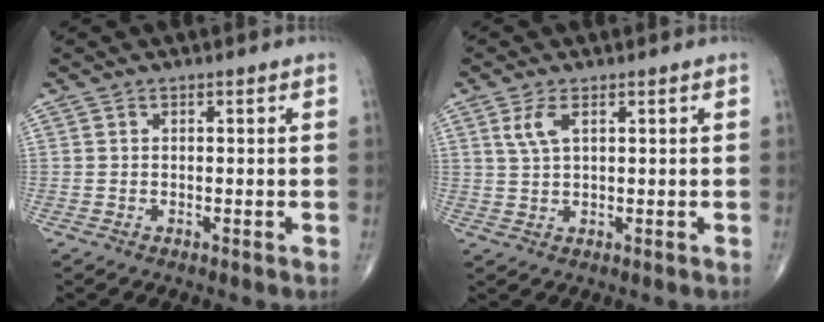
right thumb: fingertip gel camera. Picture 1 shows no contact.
{"total": 3.5, "force": [1.5, 1.4, 2.9], "torque": [-0.067, 0.003, 0.035]}